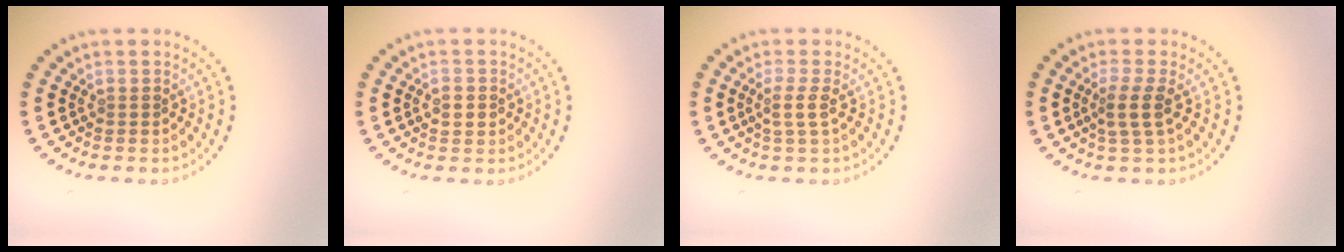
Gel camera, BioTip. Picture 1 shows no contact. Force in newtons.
{"total": 1.4, "press": 1.4, "slide": 0.2}
{"total": 1.8, "press": 1.4, "slide": 1.1}
{"total": 2.3, "press": 1.8, "slide": 1.3}